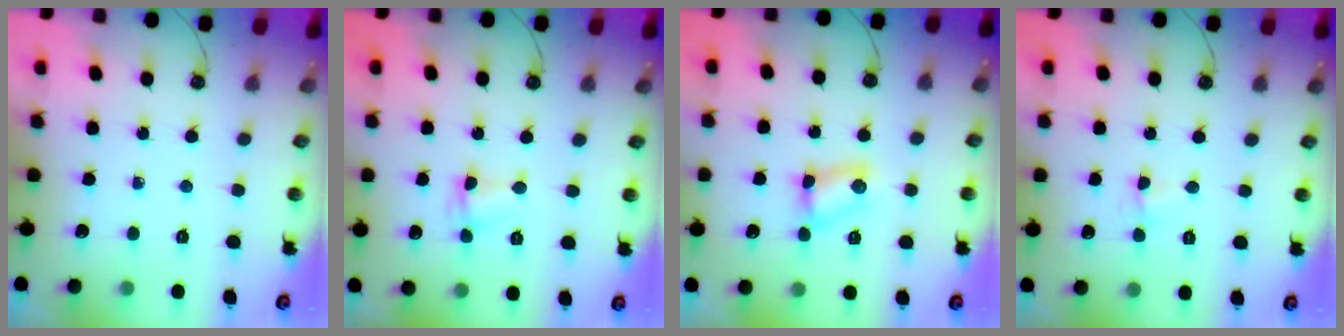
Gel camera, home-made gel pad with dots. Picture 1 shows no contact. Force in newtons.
{"total": 2.5, "press": 2.5, "slide": 0.4}
{"total": 5.7, "press": 4.5, "slide": 3.6}
{"total": 2.1, "press": 2.1, "slide": 0.5}